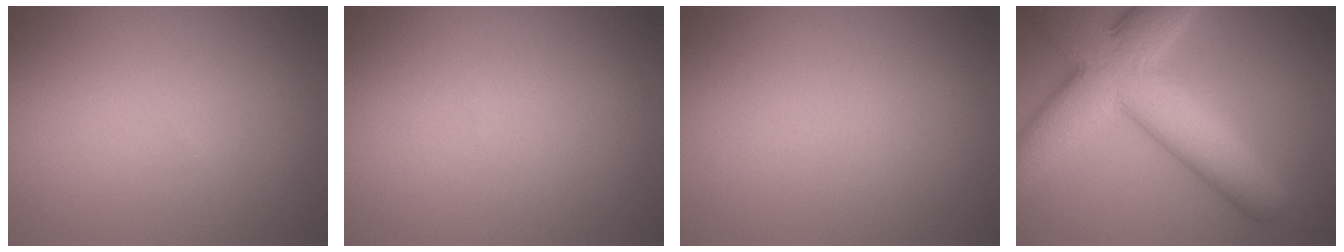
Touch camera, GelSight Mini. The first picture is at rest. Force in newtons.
{"total": 0.0}
{"total": 0.0}
{"total": 9.8, "press": 9.8, "slide": 0.4}